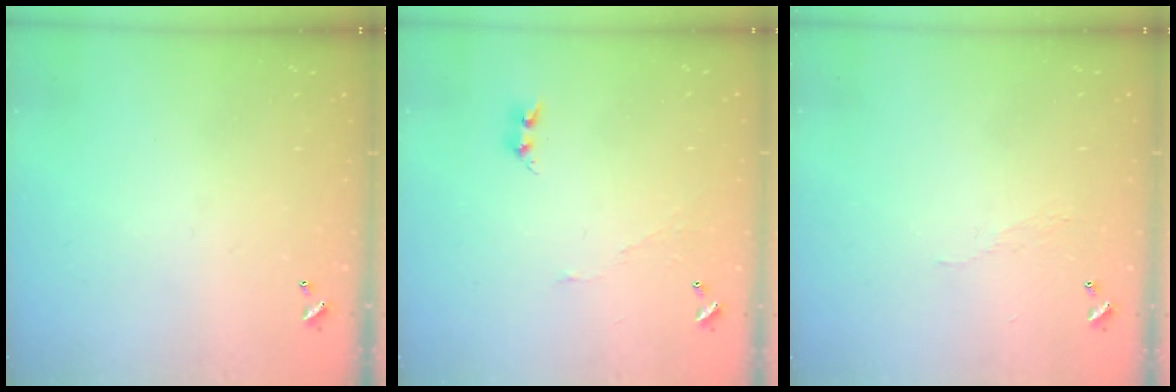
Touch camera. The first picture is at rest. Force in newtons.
{"total": 4.7, "press": 4.7, "slide": 0.3}
{"total": 2.0, "press": 2.0, "slide": 0.5}